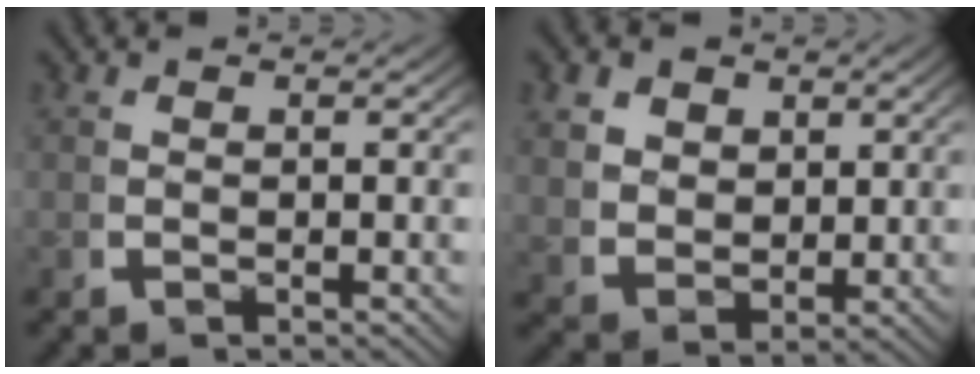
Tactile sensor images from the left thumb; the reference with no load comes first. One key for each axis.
{"total": 4.3, "fx": 1.1, "fy": 3.5, "fz": 2.2, "tx": -0.050, "ty": -0.024, "tz": 0.033}